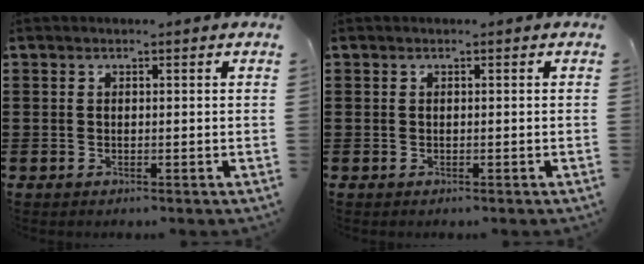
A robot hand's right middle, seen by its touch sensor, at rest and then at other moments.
{"total": 0.0}